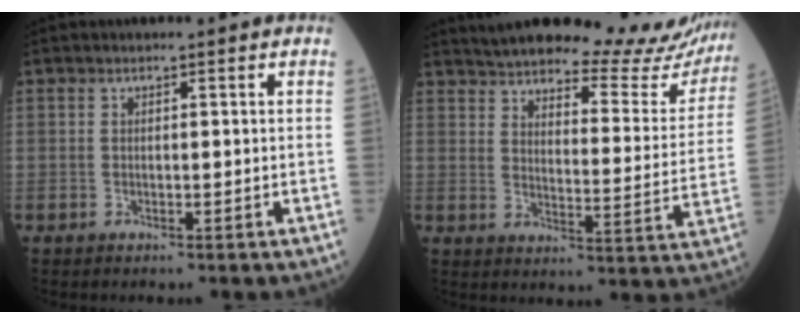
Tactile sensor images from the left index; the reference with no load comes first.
{"total": 27.0, "force": [25.4, 4.8, 8.1], "torque": [-0.119, -0.088, 0.300]}